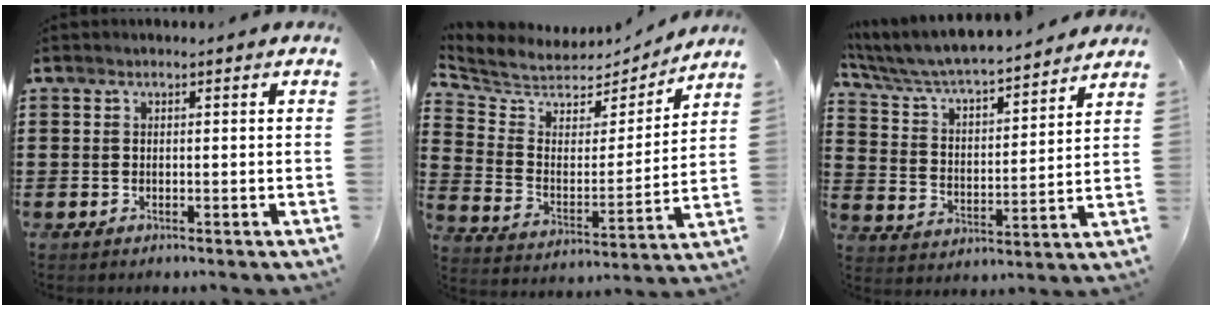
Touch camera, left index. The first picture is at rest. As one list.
[{"total": 5.5, "force": [5.2, 1.8, 0.1], "torque": [-0.043, -0.047, 0.085]}, {"total": 5.4, "force": [5.1, 0.5, 1.8], "torque": [-0.061, -0.041, 0.079]}]